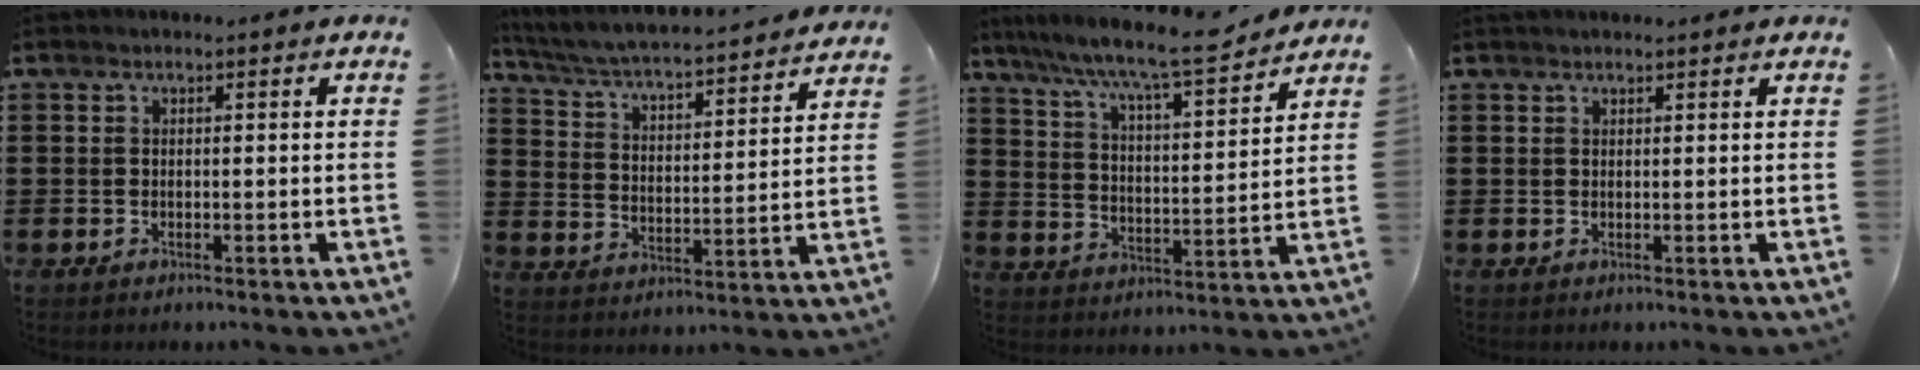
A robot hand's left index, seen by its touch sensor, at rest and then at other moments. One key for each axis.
{"total": 4.1, "fx": 3.9, "fy": -0.3, "fz": 1.4, "tx": -0.048, "ty": -0.038, "tz": 0.056}
{"total": 8.3, "fx": 7.3, "fy": 0.2, "fz": 4.0, "tx": -0.097, "ty": -0.047, "tz": 0.114}
{"total": 0.9, "fx": 0.9, "fy": 0.1, "fz": 0.1, "tx": -0.003, "ty": 0.000, "tz": 0.017}